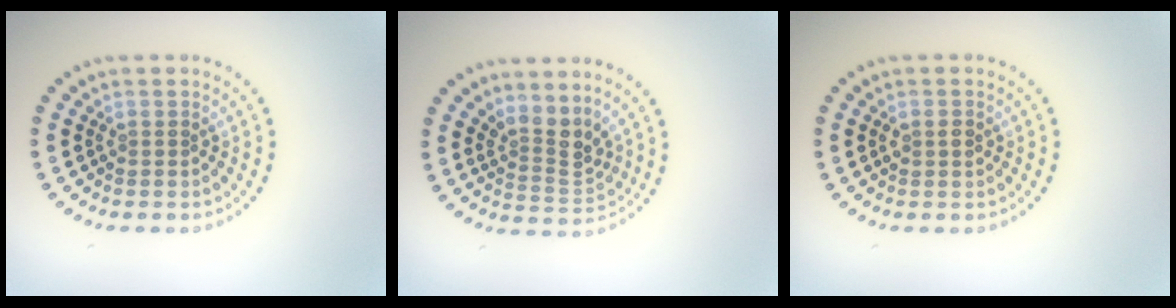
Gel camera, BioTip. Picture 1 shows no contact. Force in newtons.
{"total": 3.0, "press": 2.1, "slide": 2.1}
{"total": 1.2, "press": 1.2, "slide": 0.1}